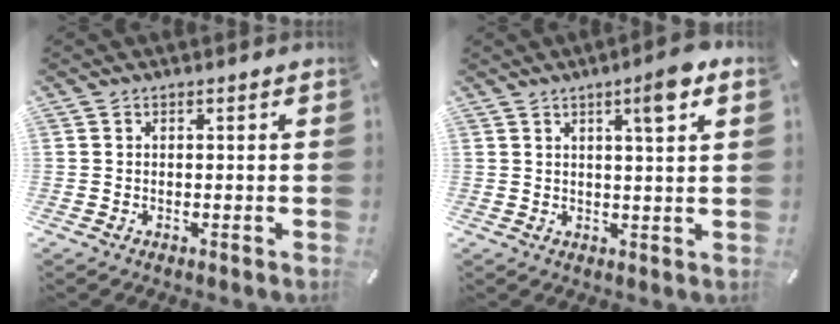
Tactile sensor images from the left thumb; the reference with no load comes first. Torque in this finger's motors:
{"motor_torque": [0.37, 0.33, 0.67, -0.61, 0.23]}